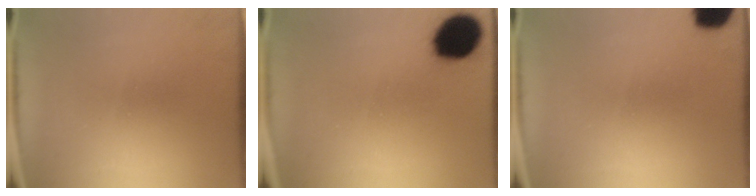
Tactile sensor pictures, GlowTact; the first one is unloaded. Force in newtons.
{"total": 13.3}
{"total": 8.0}